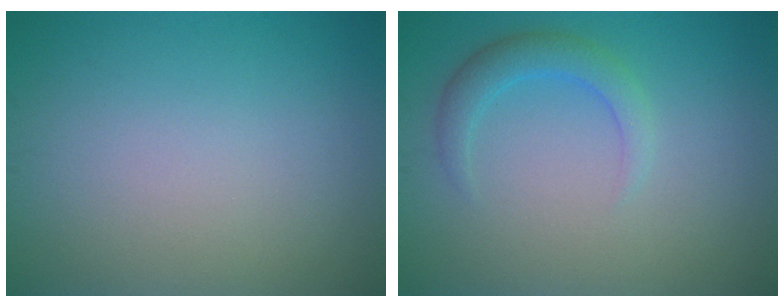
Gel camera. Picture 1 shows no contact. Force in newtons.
{"total": 2.5, "press": 2.5, "slide": 0.1}